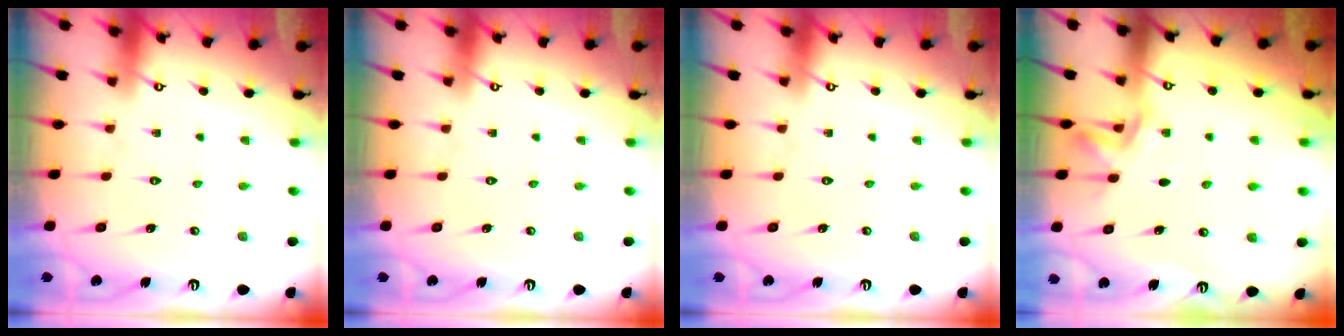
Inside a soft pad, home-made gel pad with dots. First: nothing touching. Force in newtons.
{"total": 0.0}
{"total": 0.0}
{"total": 2.0, "press": 1.6, "slide": 1.1}